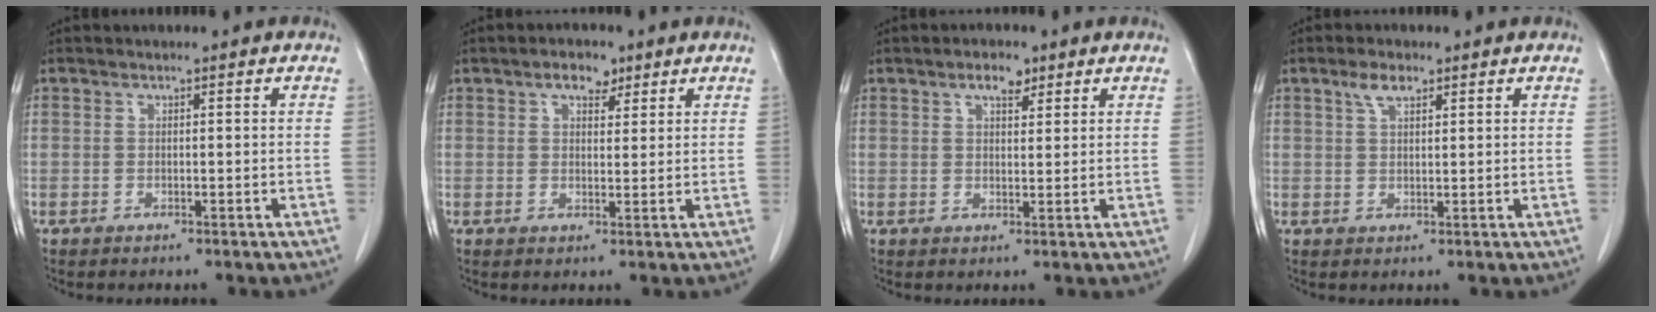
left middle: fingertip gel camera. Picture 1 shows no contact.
{"total": 3.4, "force": [2.2, 1.8, 1.9], "torque": [-0.032, 0.007, 0.035]}
{"total": 3.1, "force": [2.0, 1.3, 1.9], "torque": [-0.034, 0.002, 0.033]}
{"total": 2.9, "force": [1.8, 1.1, 1.9], "torque": [-0.044, 0.006, 0.038]}